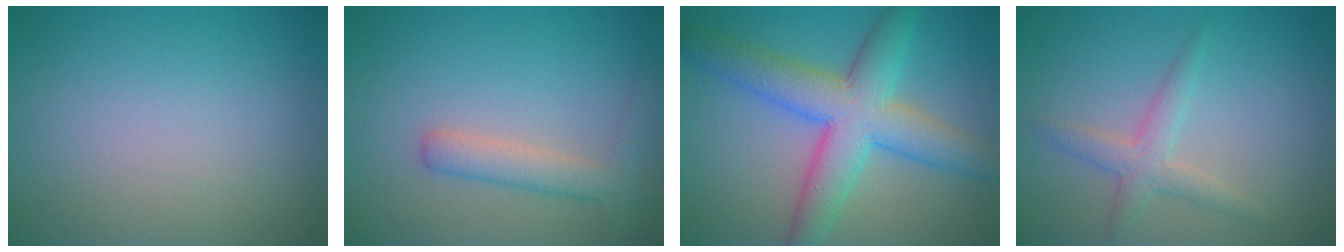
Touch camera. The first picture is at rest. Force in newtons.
{"total": 2.8, "press": 2.8, "slide": 0.1}
{"total": 7.6, "press": 7.6, "slide": 0.2}
{"total": 2.5, "press": 2.5, "slide": 0.0}